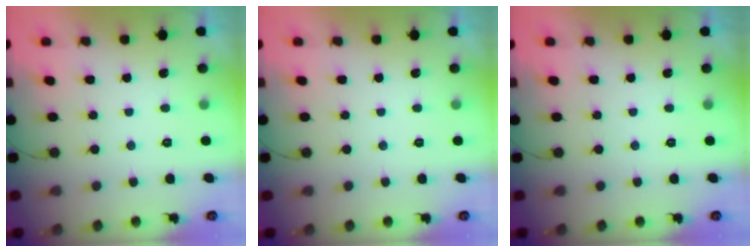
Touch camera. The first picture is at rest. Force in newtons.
{"total": 0.0}
{"total": 0.0}